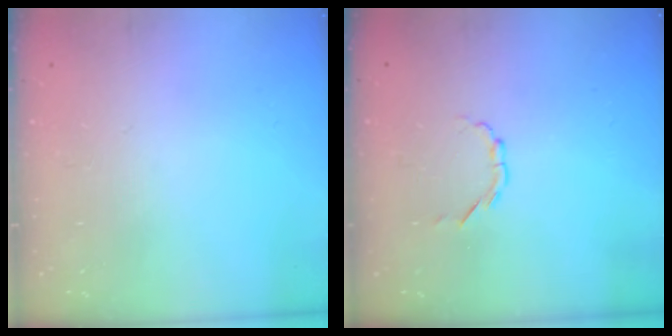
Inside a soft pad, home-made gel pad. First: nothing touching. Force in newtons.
{"total": 2.3, "press": 2.2, "slide": 0.8}